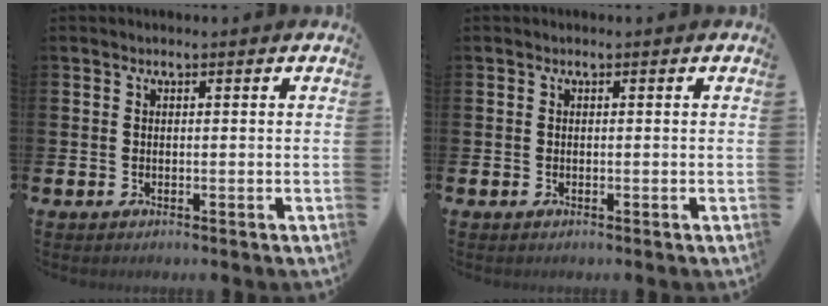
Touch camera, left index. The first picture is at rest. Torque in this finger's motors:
{"motor_torque": [0.00, 0.00, 0.00, 0.00]}